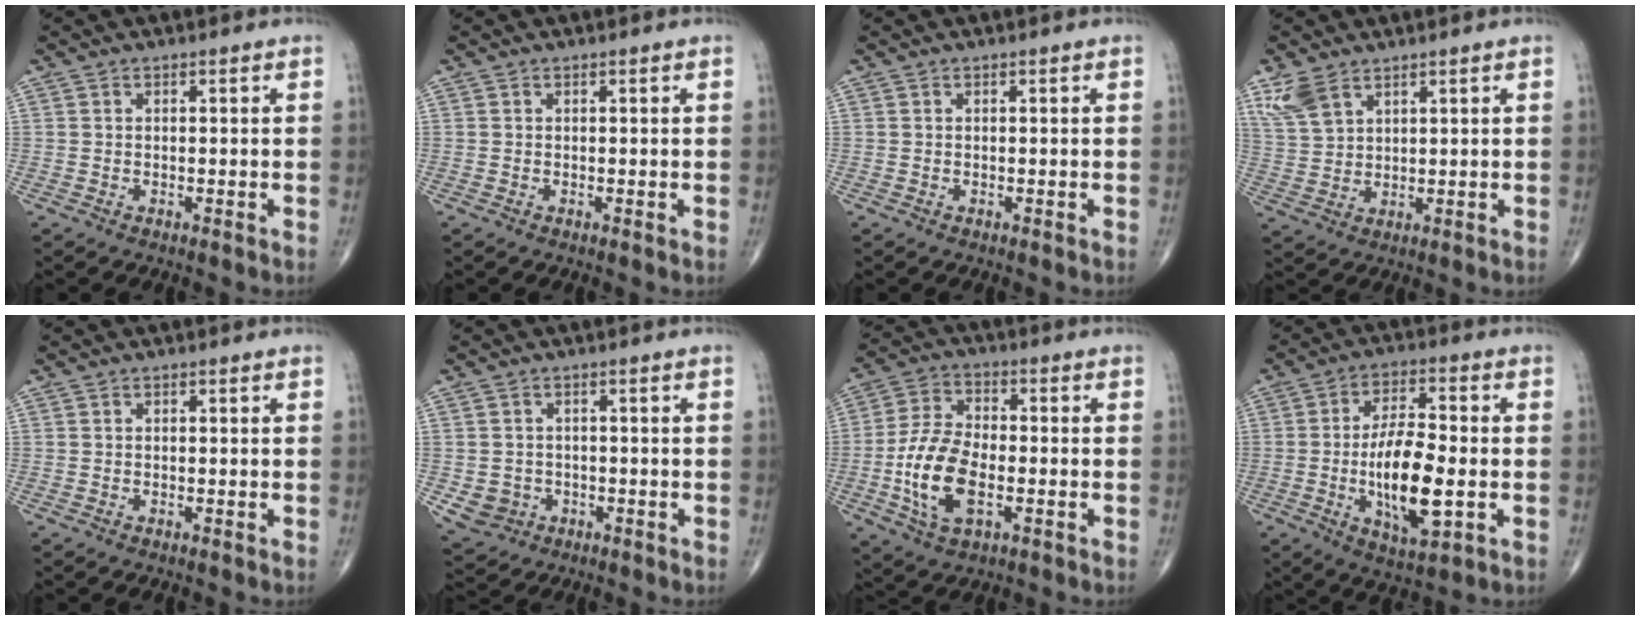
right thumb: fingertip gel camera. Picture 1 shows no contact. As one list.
[{"total": 0.0}, {"total": 0.0}, {"total": 6.2, "force": [4.2, 3.3, 3.1], "torque": [-0.064, -0.010, 0.096]}, {"total": 0.0}, {"total": 4.9, "force": [-1.1, 4.6, 1.3], "torque": [-0.010, 0.006, -0.010]}, {"total": 13.3, "force": [-3.0, 7.0, 10.9], "torque": [-0.218, 0.010, -0.056]}, {"total": 14.2, "force": [-2.3, 5.5, 12.9], "torque": [-0.221, 0.002, -0.037]}]